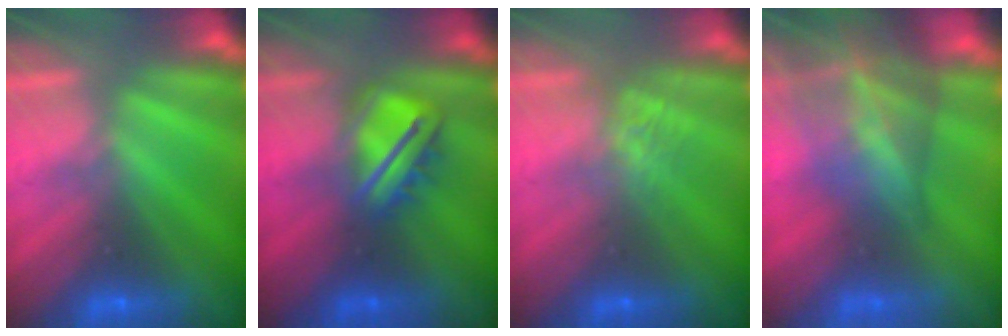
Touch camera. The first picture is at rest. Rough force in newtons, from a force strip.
{"total": 4.9}
{"total": 1.9}
{"total": 9.6}